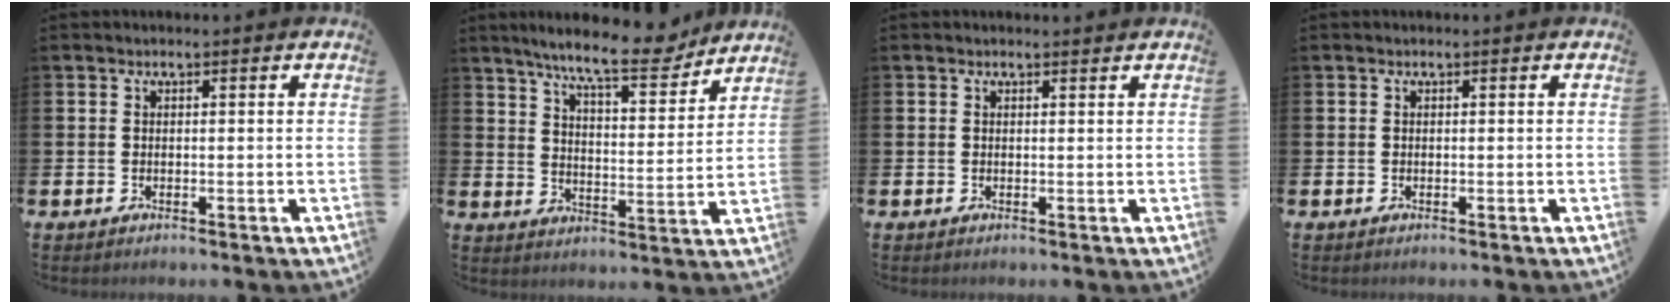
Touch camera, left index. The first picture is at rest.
{"total": 10.0, "force": [8.9, 1.5, 4.3], "torque": [-0.088, -0.051, 0.153]}
{"total": 0.6, "force": [0.6, 0.0, 0.1], "torque": [0.010, -0.005, 0.008]}
{"total": 0.0}